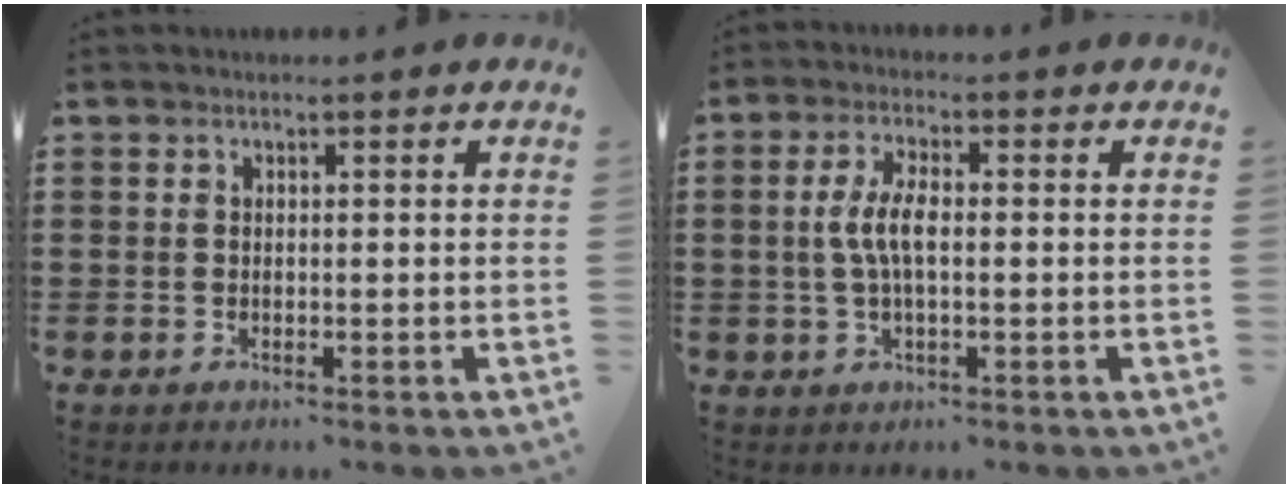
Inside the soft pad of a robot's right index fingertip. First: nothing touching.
{"total": 5.1, "force": [-0.2, 1.8, 4.8], "torque": [-0.109, -0.004, -0.013]}